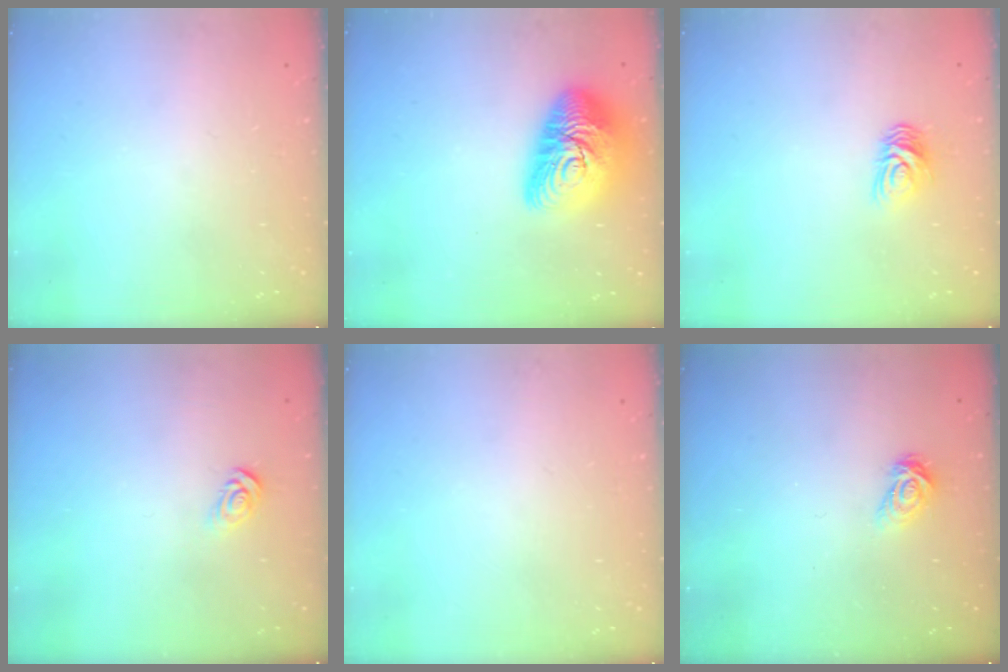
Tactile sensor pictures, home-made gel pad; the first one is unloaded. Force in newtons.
{"total": 16.5, "press": 16.4, "slide": 1.1}
{"total": 6.6, "press": 6.6, "slide": 0.7}
{"total": 3.7, "press": 3.7, "slide": 0.3}
{"total": 0.0}
{"total": 3.5, "press": 3.5, "slide": 0.4}